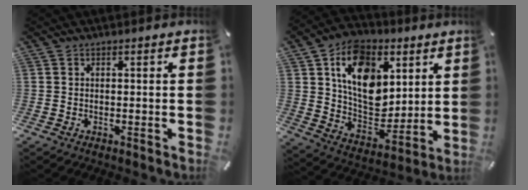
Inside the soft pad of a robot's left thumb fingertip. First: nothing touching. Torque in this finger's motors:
{"motor_torque": [2.51, 2.50, 1.43, -1.34, 0.24]}